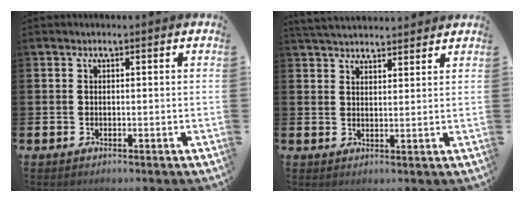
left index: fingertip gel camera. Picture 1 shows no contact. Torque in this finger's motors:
{"motor_torque": [1.10, -1.04, 0.19, 0.11]}